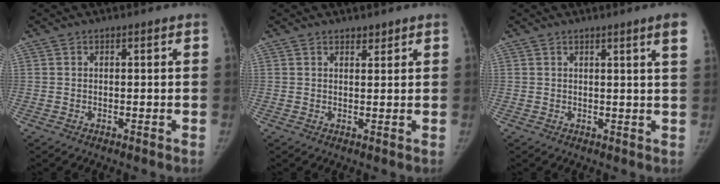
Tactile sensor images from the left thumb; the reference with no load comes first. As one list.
[{"total": 1.4, "force": [1.2, 0.6, 0.3], "torque": [0.008, -0.008, 0.017]}, {"total": 4.6, "force": [2.6, -0.7, 3.7], "torque": [-0.048, -0.013, 0.029]}]